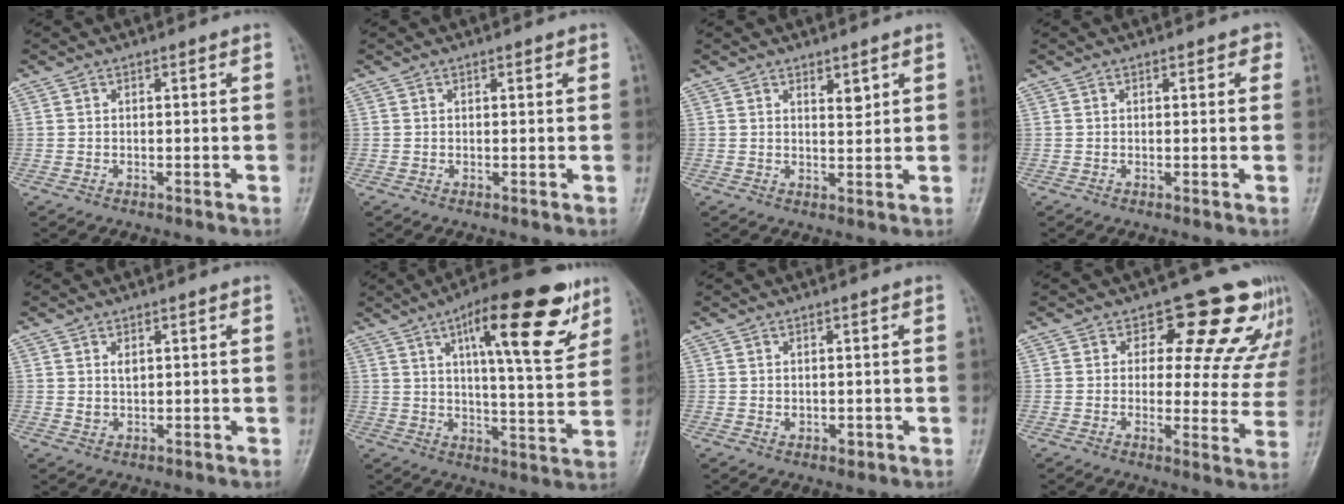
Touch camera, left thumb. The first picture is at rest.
{"total": 0.7, "force": [0.5, 0.3, 0.4], "torque": [-0.004, -0.001, 0.004]}
{"total": 2.4, "force": [1.4, 1.0, 1.6], "torque": [-0.016, -0.012, 0.026]}
{"total": 1.3, "force": [0.7, 0.9, 0.8], "torque": [0.006, 0.001, 0.003]}
{"total": 1.8, "force": [0.8, 1.1, 1.2], "torque": [-0.015, -0.007, 0.018]}
{"total": 19.2, "force": [9.9, 5.6, 15.5], "torque": [-0.192, -0.035, 0.145]}
{"total": 1.5, "force": [0.0, 1.1, 0.9], "torque": [-0.012, -0.002, 0.005]}
{"total": 14.4, "force": [10.3, 7.5, 6.6], "torque": [-0.011, -0.058, 0.105]}